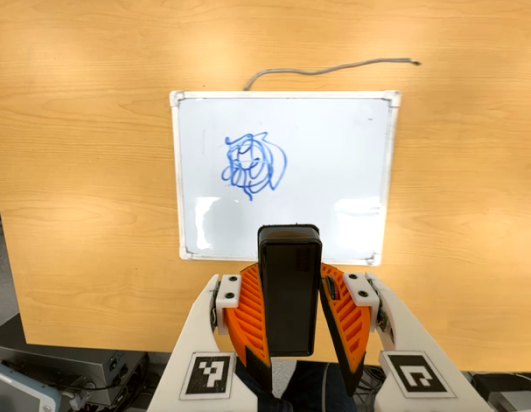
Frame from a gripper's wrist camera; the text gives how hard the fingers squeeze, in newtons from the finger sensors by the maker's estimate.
{"total": 7.7, "left": 7.1, "right": 8.4}